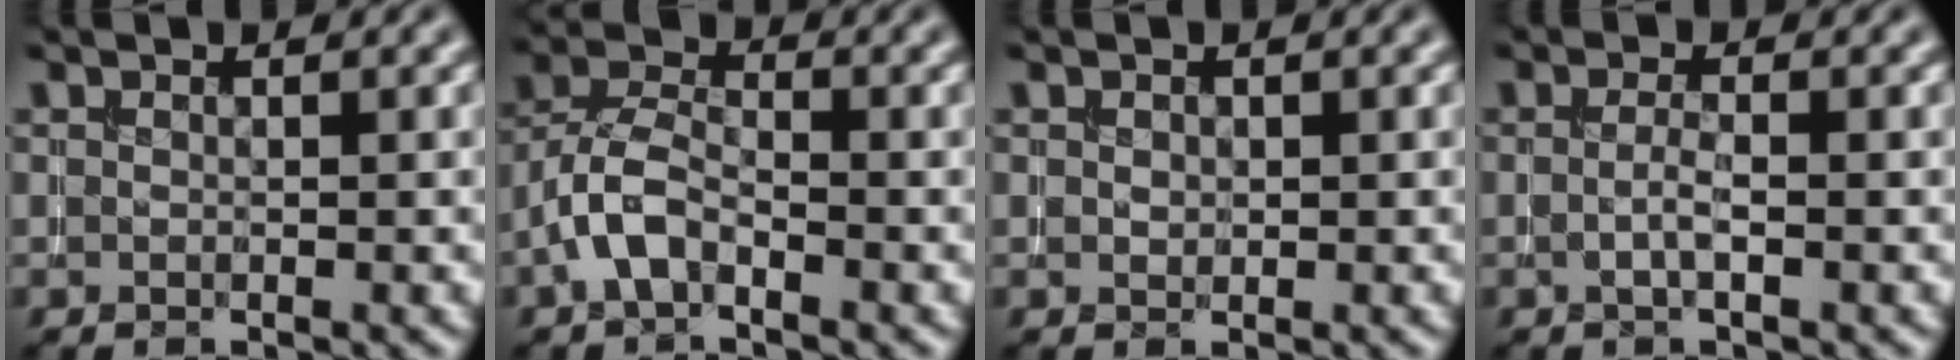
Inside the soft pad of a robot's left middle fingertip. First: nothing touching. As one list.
[{"total": 3.9, "force": [-1.8, 2.0, 2.8], "torque": [-0.061, 0.011, -0.047]}, {"total": 0.8, "force": [0.2, 0.6, 0.4], "torque": [-0.009, -0.002, 0.004]}, {"total": 1.5, "force": [-0.3, 0.3, 1.5], "torque": [-0.030, -0.001, -0.007]}]